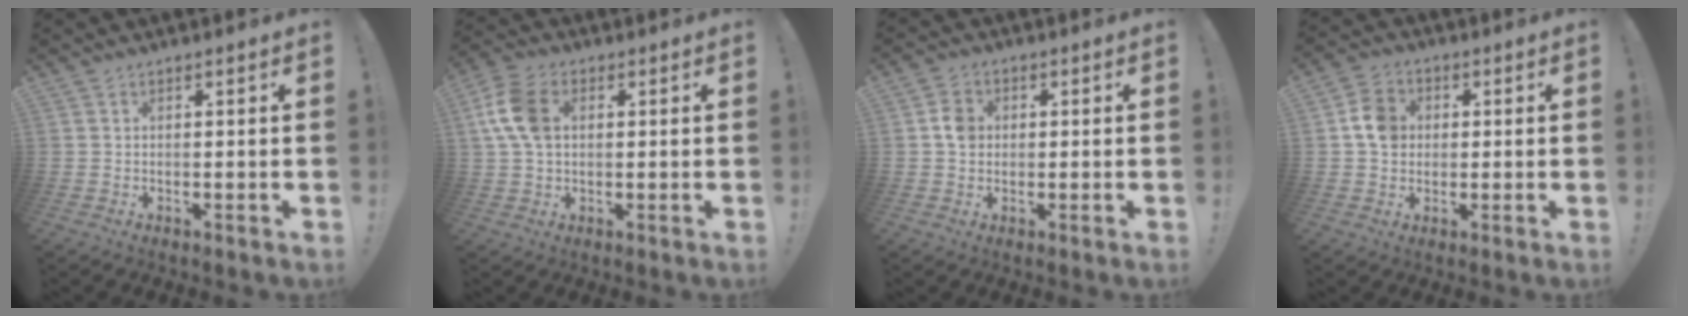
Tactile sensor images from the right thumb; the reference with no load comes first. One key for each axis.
{"total": 10.9, "fx": 2.2, "fy": 7.4, "fz": 7.6, "tx": -0.153, "ty": 0.009, "tz": 0.044}
{"total": 5.0, "fx": 0.3, "fy": 4.3, "fz": 2.5, "tx": -0.019, "ty": 0.002, "tz": 0.004}
{"total": 8.3, "fx": 1.2, "fy": 7.2, "fz": 4.0, "tx": -0.054, "ty": 0.014, "tz": 0.027}